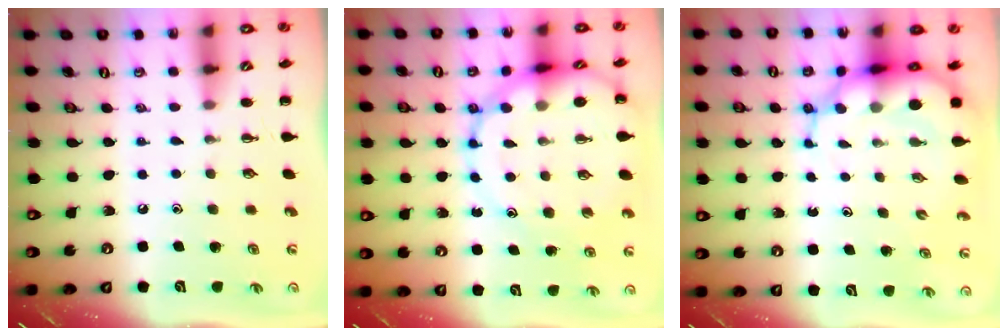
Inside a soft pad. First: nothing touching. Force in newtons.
{"total": 15.7, "press": 15.5, "slide": 2.5}
{"total": 9.3, "press": 8.9, "slide": 2.8}